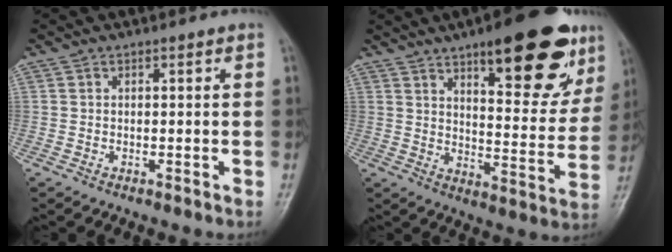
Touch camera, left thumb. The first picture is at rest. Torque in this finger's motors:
{"motor_torque": [1.00, 1.00, 1.48, -1.29, 0.29]}